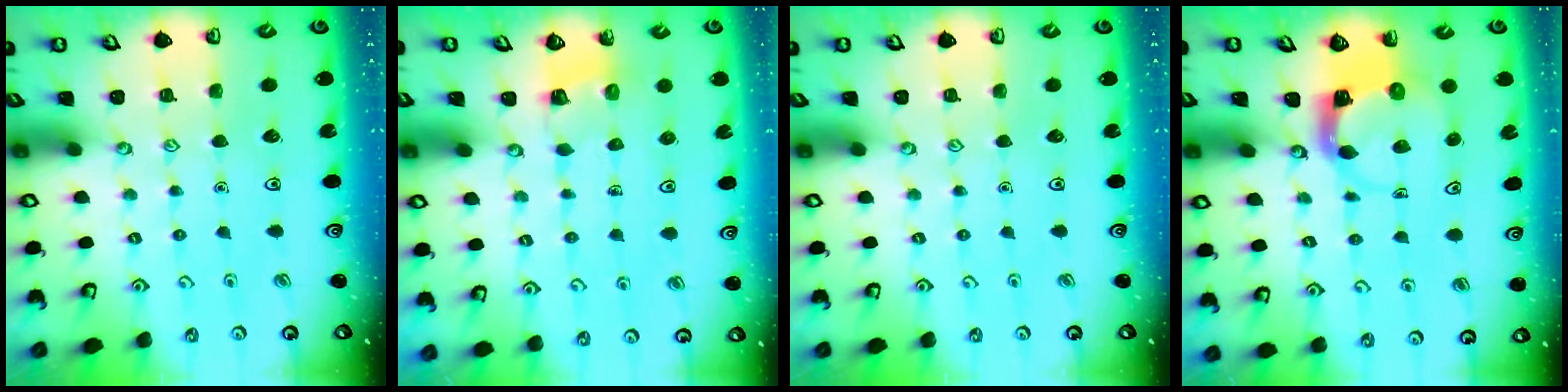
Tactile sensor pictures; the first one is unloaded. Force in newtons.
{"total": 2.6, "press": 2.6, "slide": 0.3}
{"total": 0.0}
{"total": 4.0, "press": 3.9, "slide": 0.6}